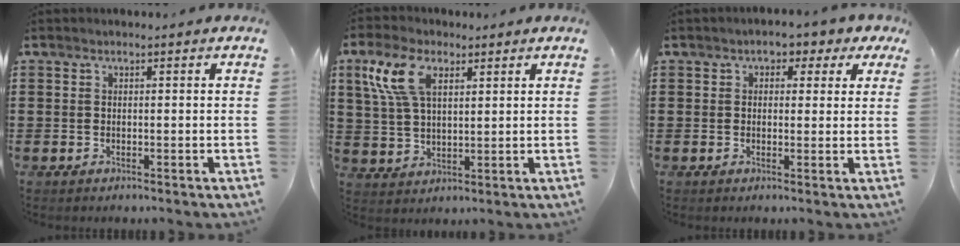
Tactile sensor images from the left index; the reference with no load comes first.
{"total": 9.0, "force": [4.5, 4.5, 6.4], "torque": [-0.147, 0.014, 0.082]}
{"total": 2.6, "force": [1.2, 1.8, 1.5], "torque": [-0.030, 0.007, 0.017]}